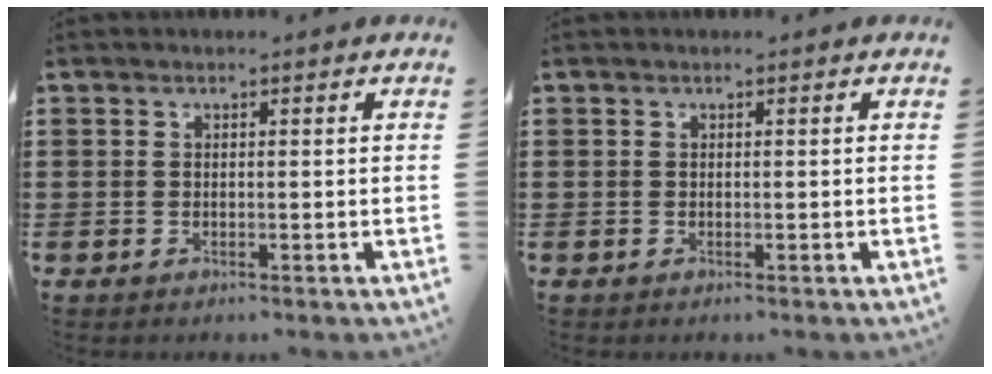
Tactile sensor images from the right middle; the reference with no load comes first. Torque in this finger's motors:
{"motor_torque": [0.00, 0.00, 0.00, 0.00]}